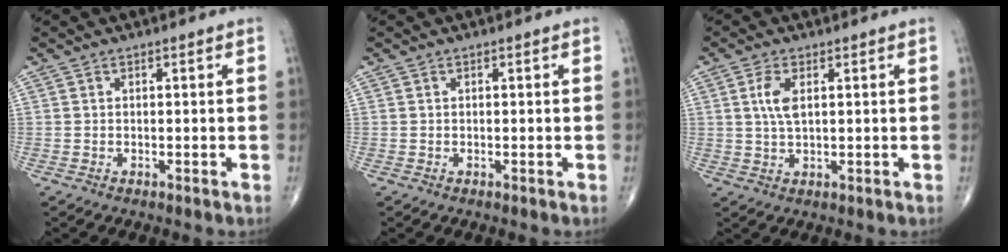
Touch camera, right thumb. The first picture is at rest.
{"total": 0.0}
{"total": 4.3, "force": [1.2, 1.8, 3.7], "torque": [-0.081, -0.001, 0.025]}